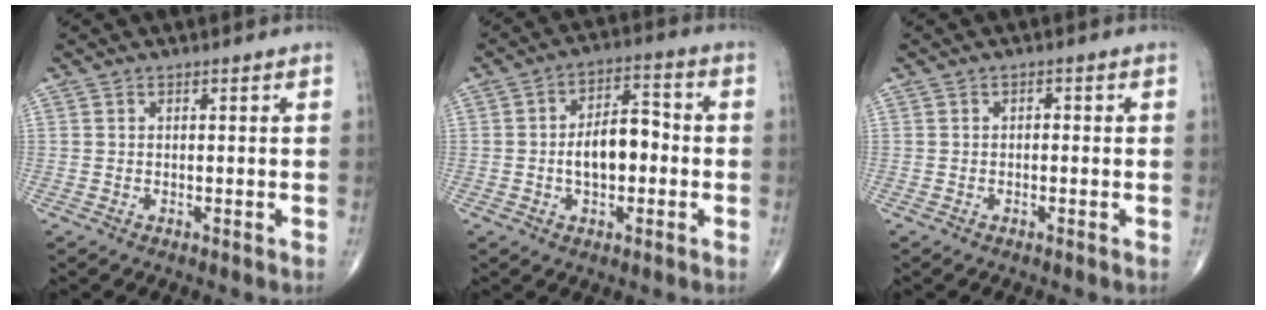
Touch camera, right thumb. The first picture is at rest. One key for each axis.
{"total": 9.2, "fx": -1.1, "fy": 5.1, "fz": 7.6, "tx": -0.110, "ty": 0.028, "tz": -0.024}
{"total": 0.9, "fx": -0.1, "fy": 0.6, "fz": 0.6, "tx": 0.002, "ty": 0.004, "tz": -0.007}